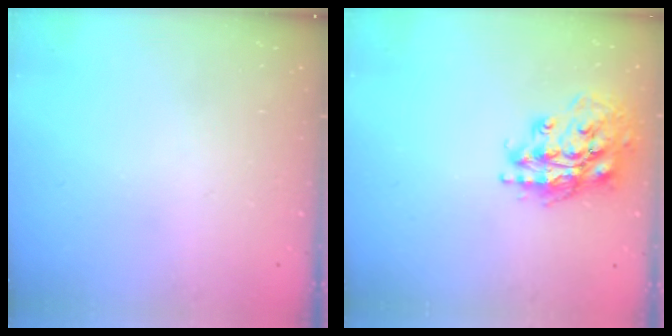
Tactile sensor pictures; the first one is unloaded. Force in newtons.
{"total": 17.4, "press": 17.3, "slide": 2.4}